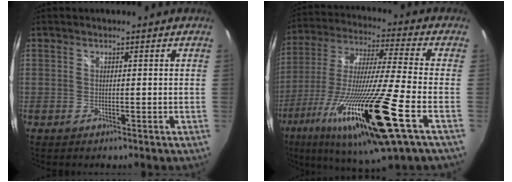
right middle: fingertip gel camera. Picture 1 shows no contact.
{"total": 25.0, "force": [-10.9, 1.1, 22.4], "torque": [-0.427, -0.065, -0.199]}